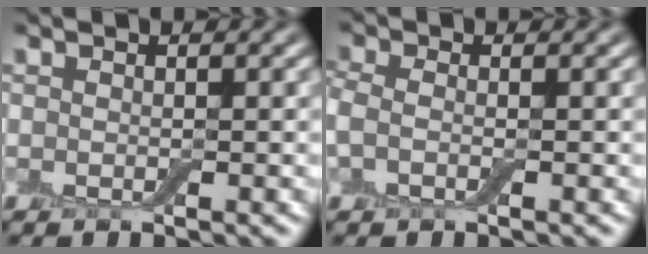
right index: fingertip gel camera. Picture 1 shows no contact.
{"total": 2.0, "force": [-0.3, 1.3, 1.5], "torque": [-0.039, 0.005, -0.015]}